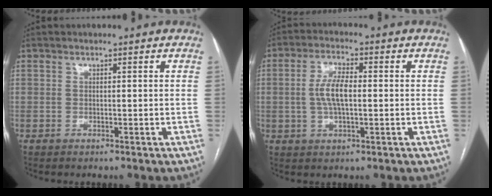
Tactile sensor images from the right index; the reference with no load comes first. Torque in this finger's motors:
{"motor_torque": [1.19, 0.10, 0.52, 0.12]}